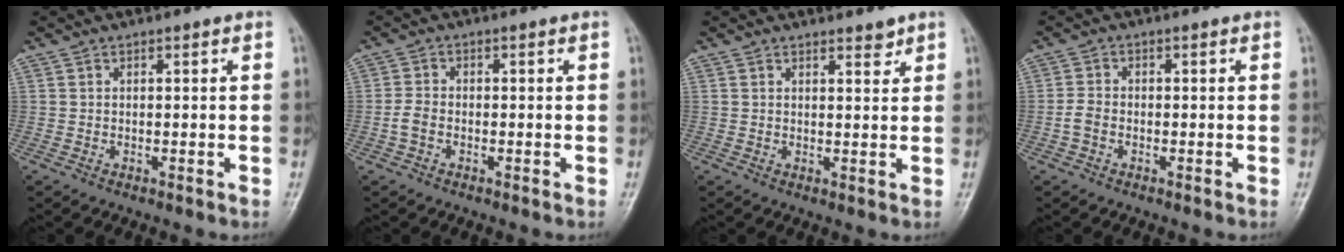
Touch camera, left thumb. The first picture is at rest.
{"total": 2.7, "force": [-1.0, 1.8, 1.7], "torque": [-0.038, 0.008, -0.023]}
{"total": 2.1, "force": [1.7, 0.8, 0.8], "torque": [0.000, -0.012, 0.024]}
{"total": 2.5, "force": [-1.0, 1.8, 1.5], "torque": [-0.034, 0.008, -0.023]}